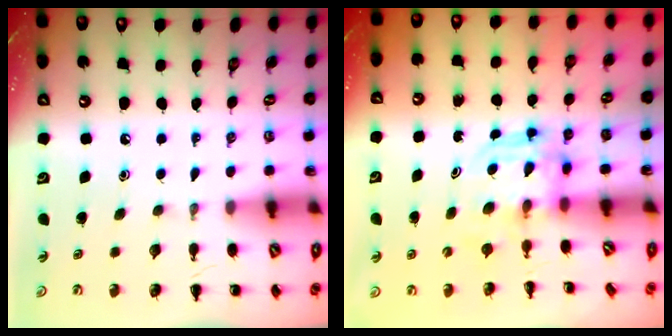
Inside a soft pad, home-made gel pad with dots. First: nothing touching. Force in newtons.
{"total": 3.8, "press": 3.7, "slide": 0.2}